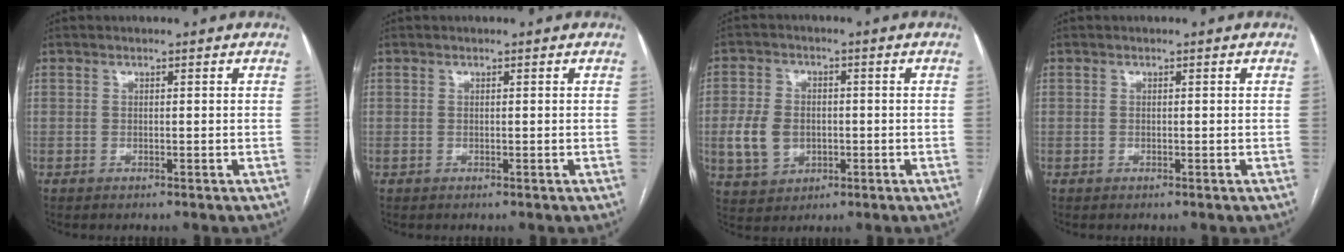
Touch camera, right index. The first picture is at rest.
{"total": 0.0}
{"total": 8.1, "force": [-1.0, 6.4, 4.9], "torque": [-0.106, 0.016, -0.009]}
{"total": 0.0}